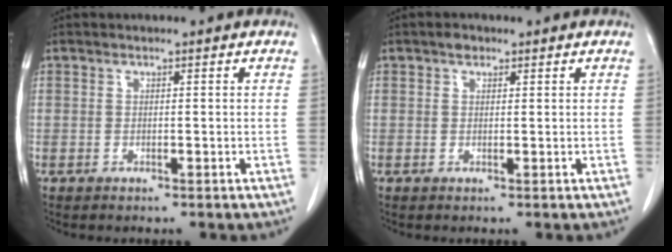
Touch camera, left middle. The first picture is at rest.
{"total": 1.2, "force": [0.8, 0.7, 0.5], "torque": [-0.014, 0.007, 0.013]}